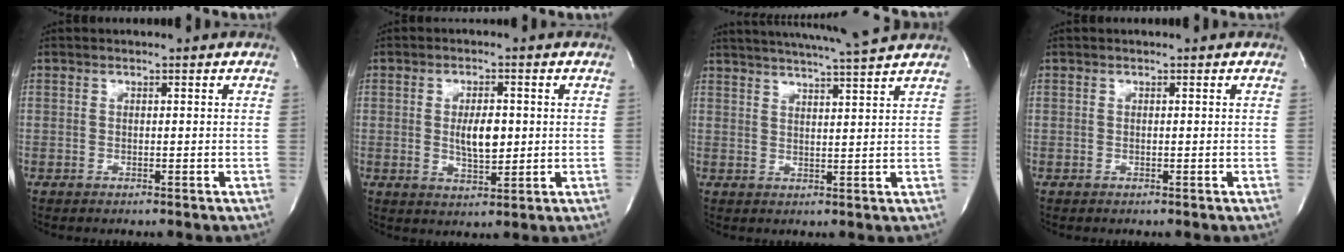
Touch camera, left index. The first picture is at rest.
{"total": 5.2, "force": [0.3, 2.0, 4.8], "torque": [-0.084, -0.005, 0.009]}
{"total": 12.2, "force": [11.1, -1.0, 5.1], "torque": [-0.090, -0.001, 0.149]}
{"total": 0.0}